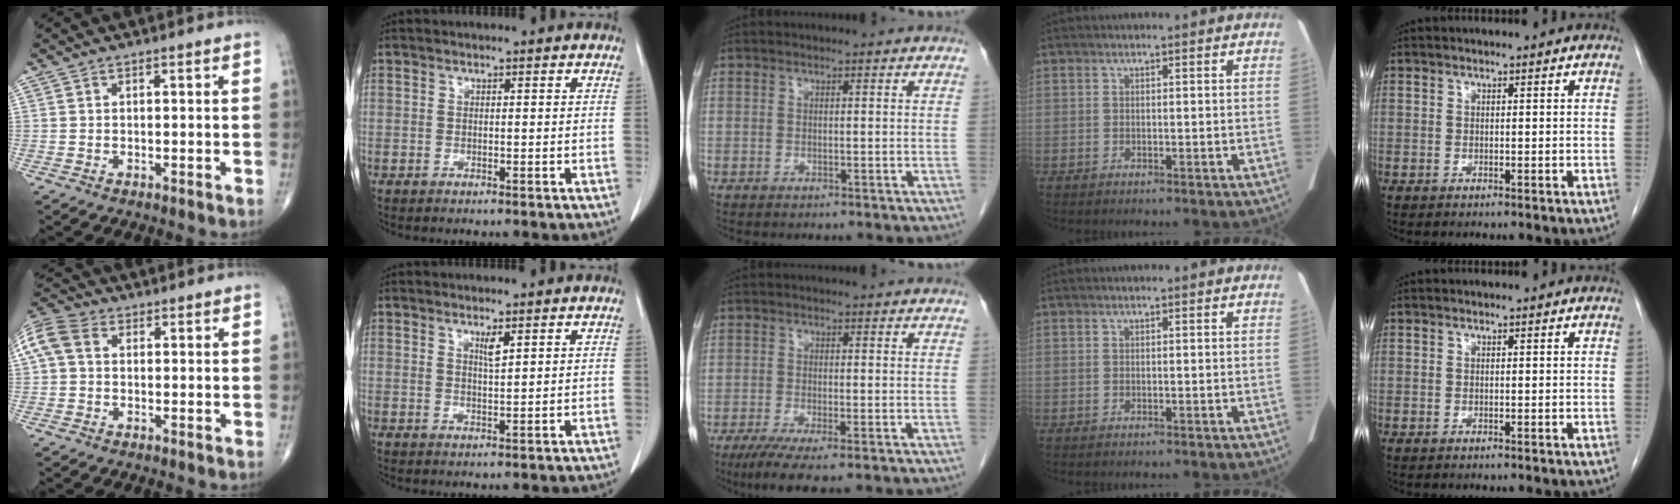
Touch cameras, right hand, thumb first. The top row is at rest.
{"thumb": {"total": 8.5, "force": [1.3, 6.4, 5.4], "torque": [-0.129, 0.031, 0.021]}, "index": {"total": 1.9, "force": [1.1, 0.1, 1.5], "torque": [-0.030, -0.006, 0.021]}, "middle": {"total": 5.6, "force": [-3.8, 0.4, 4.2], "torque": [-0.068, -0.016, -0.061]}}